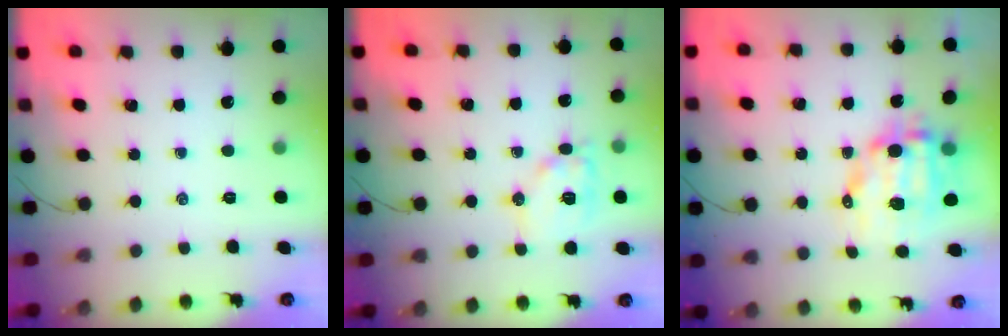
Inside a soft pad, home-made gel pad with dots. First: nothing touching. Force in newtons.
{"total": 11.8, "press": 11.8, "slide": 0.7}
{"total": 12.0, "press": 11.8, "slide": 2.4}